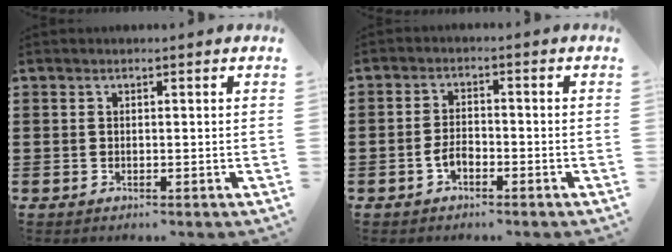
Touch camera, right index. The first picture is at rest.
{"total": 2.8, "force": [-1.4, 1.3, 2.0], "torque": [-0.047, -0.001, -0.029]}